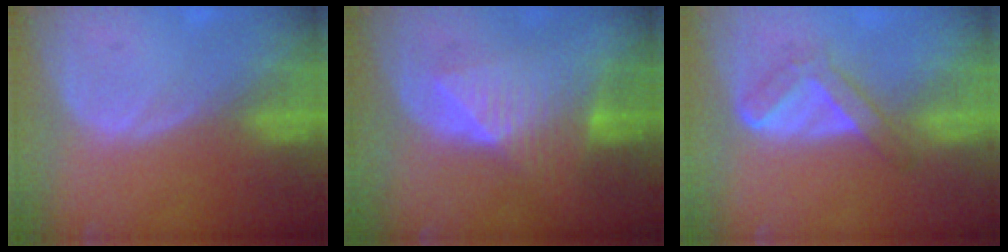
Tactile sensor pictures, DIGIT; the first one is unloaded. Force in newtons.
{"total": 6.9, "press": 6.8, "slide": 0.9}
{"total": 4.4, "press": 4.3, "slide": 1.1}